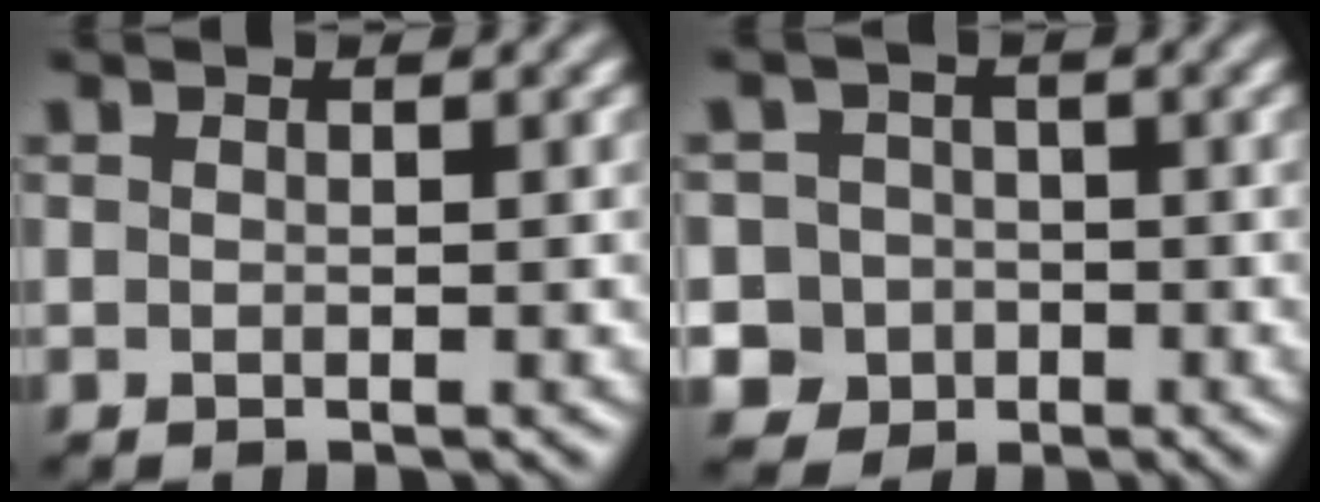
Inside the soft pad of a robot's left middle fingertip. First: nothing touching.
{"total": 6.1, "force": [-1.8, 5.8, 1.1], "torque": [-0.012, 0.010, -0.061]}